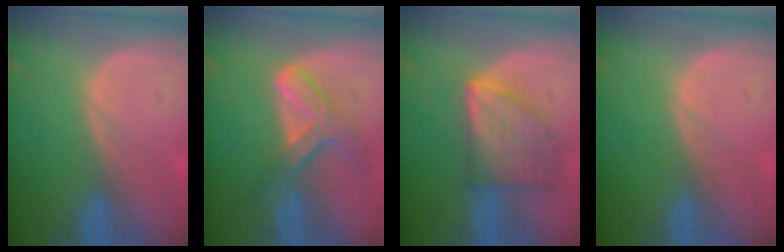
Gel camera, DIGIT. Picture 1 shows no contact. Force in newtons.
{"total": 7.2, "press": 6.2, "slide": 3.7}
{"total": 8.1, "press": 8.1, "slide": 0.3}
{"total": 0.0}